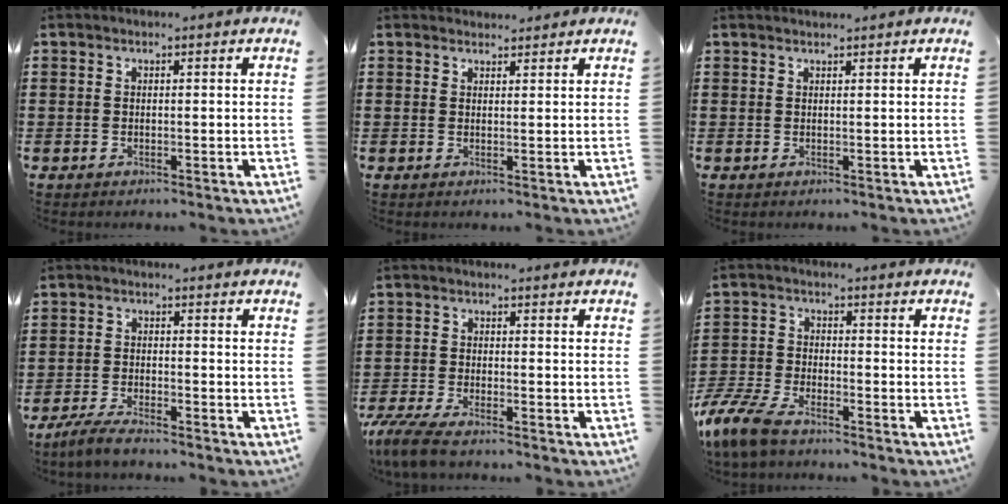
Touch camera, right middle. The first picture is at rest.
{"total": 1.7, "force": [1.6, 0.5, -0.1], "torque": [0.005, 0.000, 0.031]}
{"total": 0.9, "force": [0.9, 0.0, 0.0], "torque": [-0.002, -0.002, 0.017]}
{"total": 3.6, "force": [-3.3, 0.4, 1.3], "torque": [-0.037, -0.004, -0.070]}
{"total": 4.8, "force": [-4.2, 0.8, 2.1], "torque": [-0.070, -0.013, -0.092]}
{"total": 7.4, "force": [-6.3, 2.1, 3.3], "torque": [-0.094, -0.002, -0.130]}